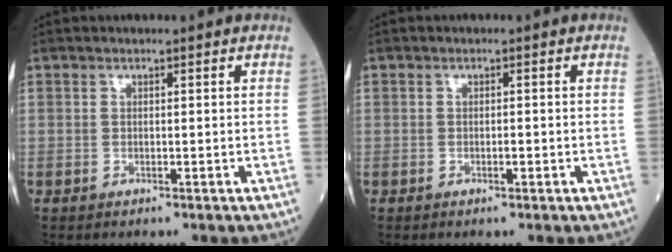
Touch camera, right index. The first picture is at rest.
{"total": 1.0, "force": [-0.4, 0.3, 0.9], "torque": [-0.013, 0.001, -0.005]}